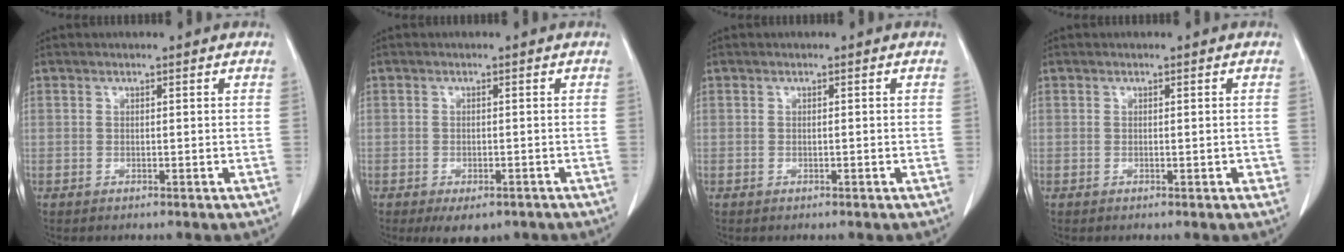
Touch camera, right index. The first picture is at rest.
{"total": 4.6, "force": [-3.1, 2.6, 2.0], "torque": [-0.016, -0.001, -0.039]}
{"total": 0.0}
{"total": 0.9, "force": [-0.2, 0.4, 0.8], "torque": [-0.009, 0.001, 0.000]}